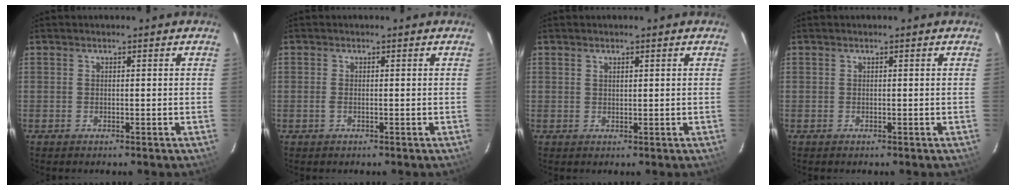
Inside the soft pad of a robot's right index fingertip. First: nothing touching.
{"total": 0.9, "force": [-0.4, 0.3, 0.8], "torque": [-0.020, 0.000, -0.008]}
{"total": 0.8, "force": [0.5, 0.4, 0.5], "torque": [-0.007, 0.002, 0.010]}
{"total": 0.0}